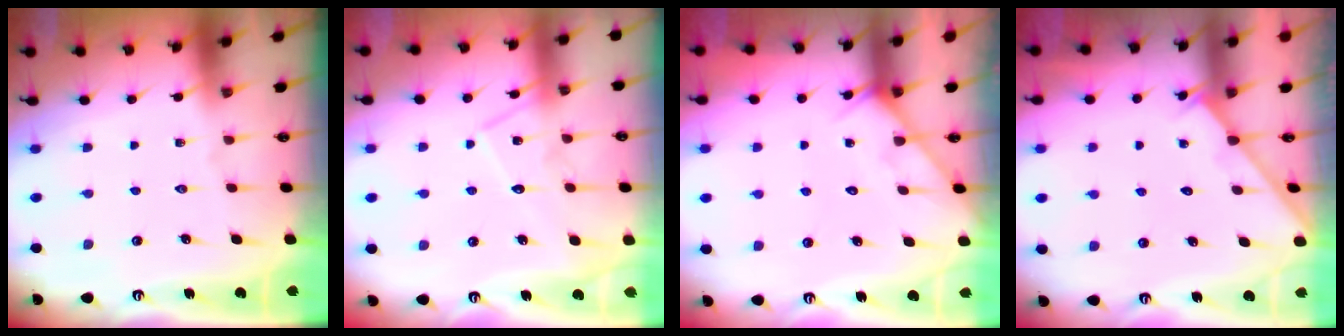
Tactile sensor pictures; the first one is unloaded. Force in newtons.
{"total": 10.1, "press": 10.1, "slide": 0.7}
{"total": 6.5, "press": 6.5, "slide": 0.6}
{"total": 2.0, "press": 2.0, "slide": 0.2}